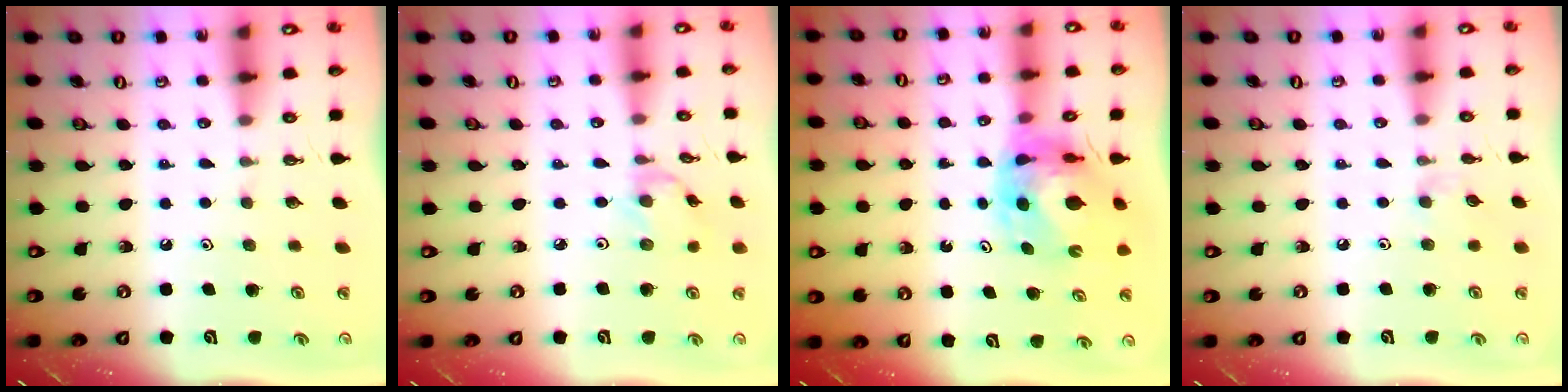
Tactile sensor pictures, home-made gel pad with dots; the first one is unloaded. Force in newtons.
{"total": 2.0, "press": 2.0, "slide": 0.3}
{"total": 10.0, "press": 9.9, "slide": 1.2}
{"total": 2.6, "press": 2.5, "slide": 0.4}